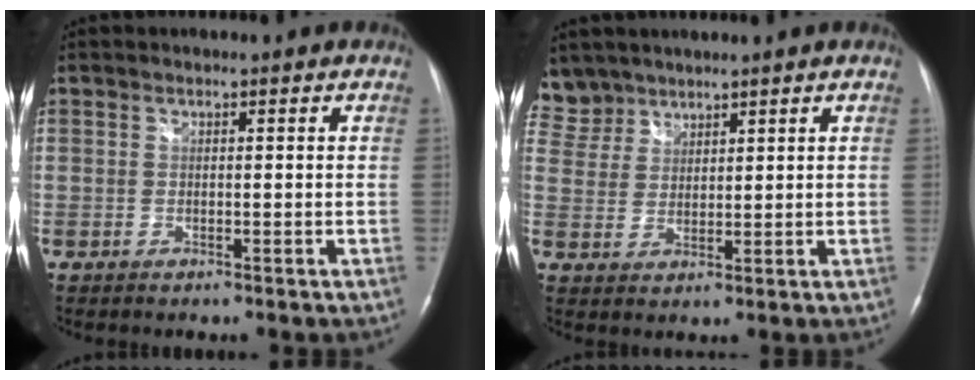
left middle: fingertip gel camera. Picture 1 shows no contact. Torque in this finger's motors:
{"motor_torque": [0.31, -0.33, 0.03, -0.01]}